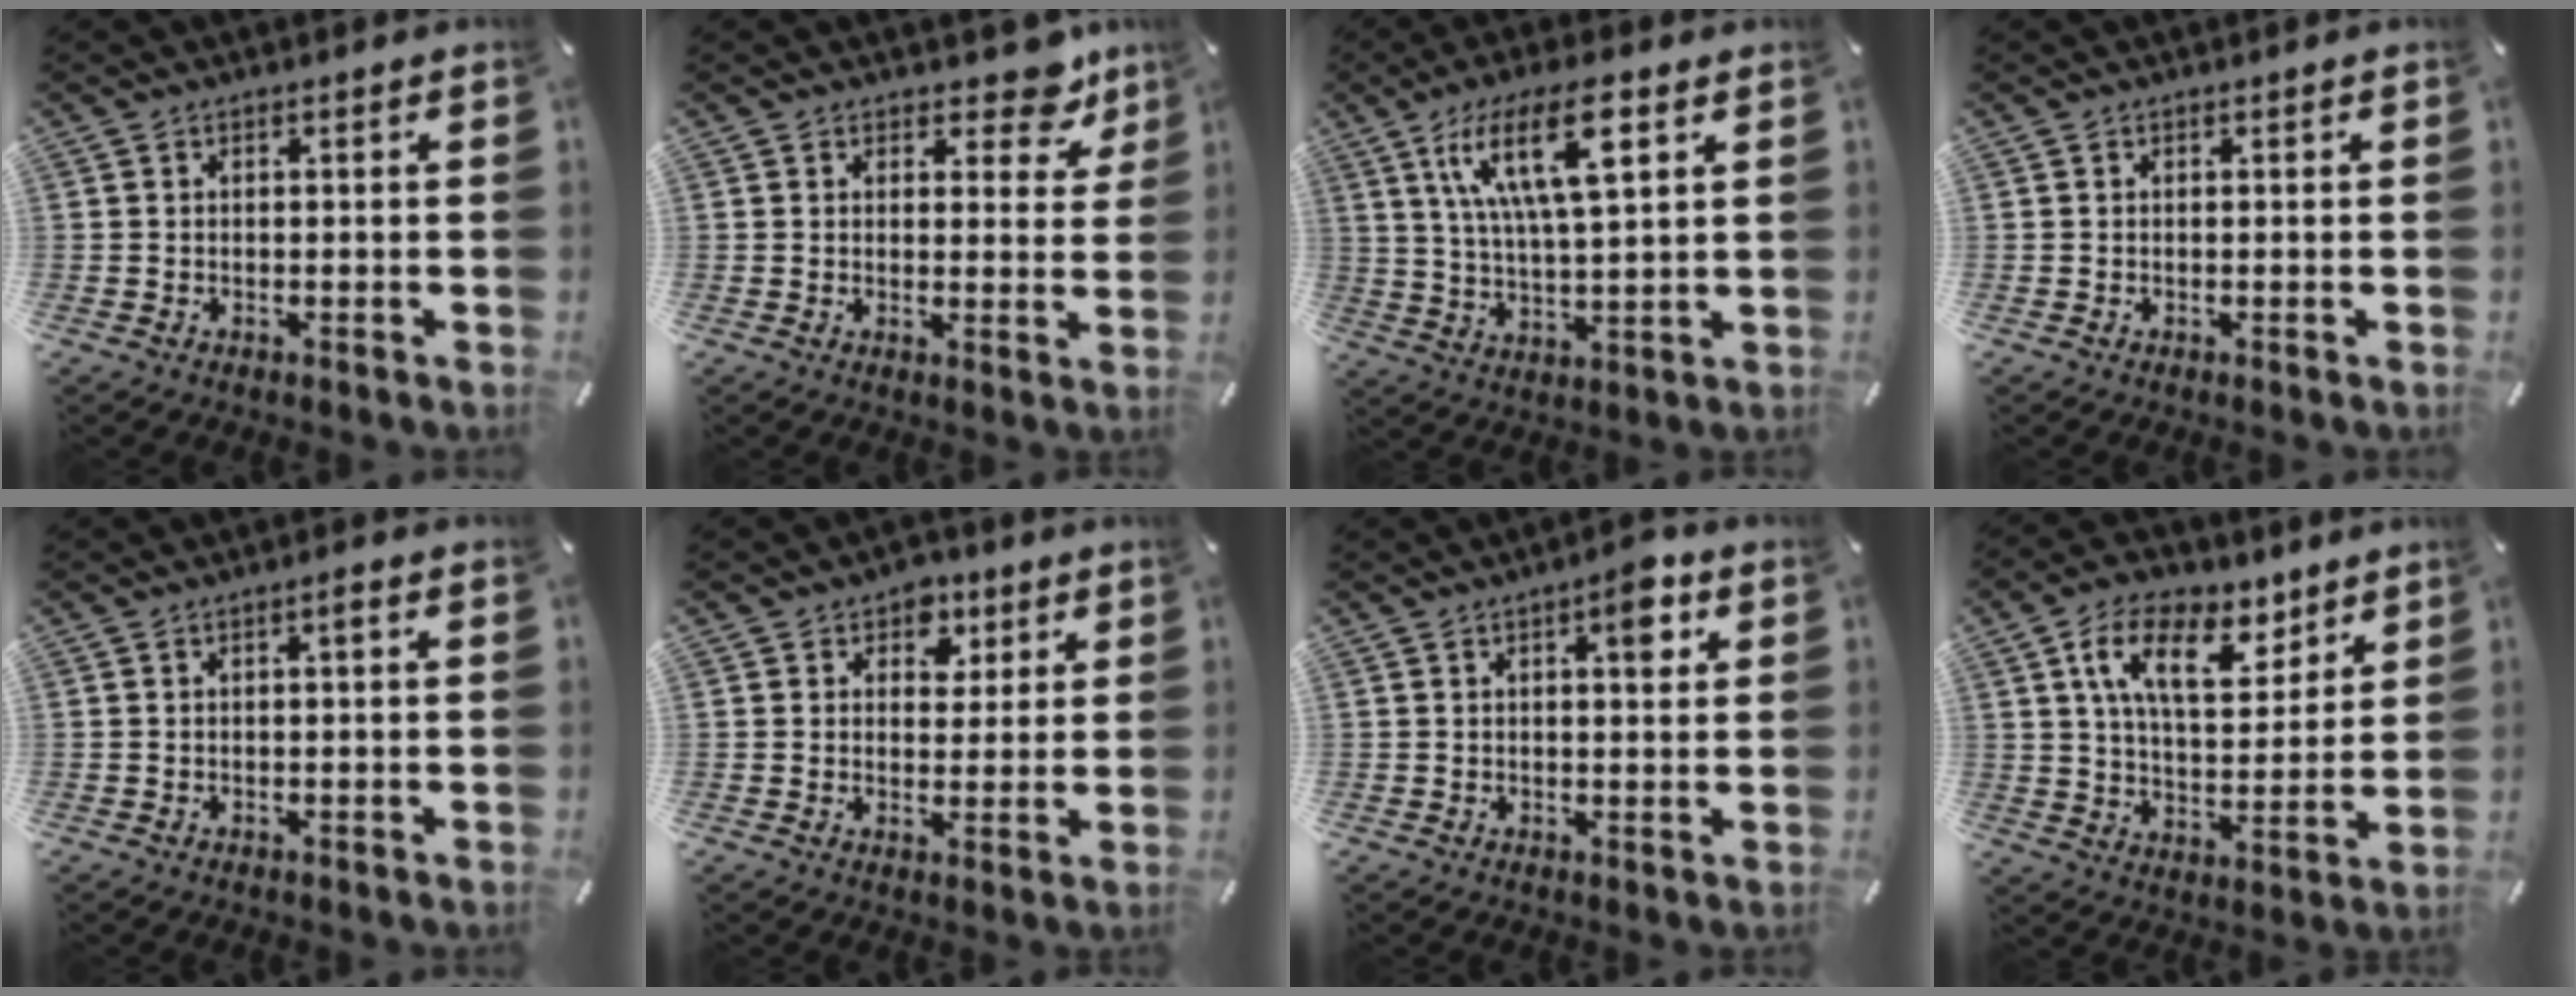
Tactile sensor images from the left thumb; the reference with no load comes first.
{"total": 8.3, "force": [5.9, 4.4, 4.0], "torque": [-0.030, -0.041, 0.098]}
{"total": 15.3, "force": [7.0, 4.9, 12.7], "torque": [-0.251, -0.002, 0.114]}
{"total": 0.0}
{"total": 1.1, "force": [0.0, 0.2, 1.1], "torque": [-0.021, 0.002, -0.001]}
{"total": 6.0, "force": [2.6, 4.8, 2.5], "torque": [-0.017, -0.008, 0.038]}
{"total": 5.6, "force": [2.2, 2.2, 4.6], "torque": [-0.056, -0.007, 0.028]}
{"total": 14.2, "force": [7.6, 7.9, 9.0], "torque": [-0.151, -0.018, 0.137]}